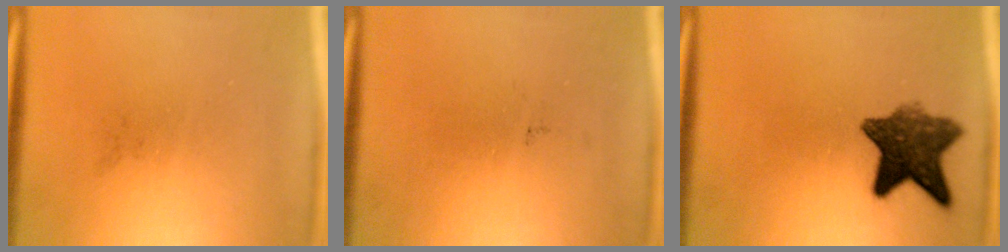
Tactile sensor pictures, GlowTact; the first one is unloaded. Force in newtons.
{"total": 0.0}
{"total": 9.2}